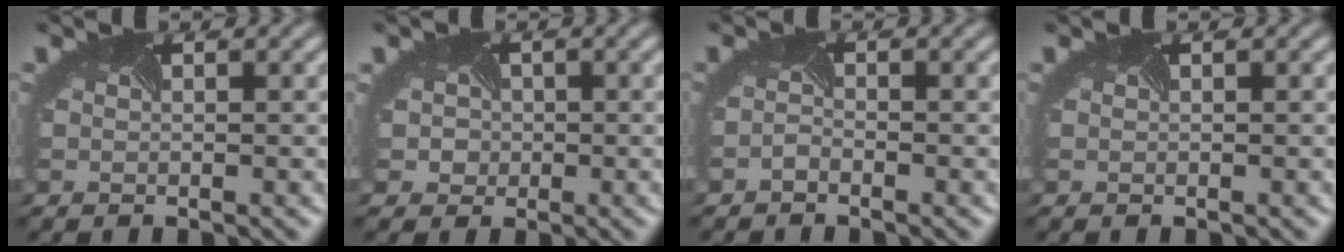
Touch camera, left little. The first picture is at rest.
{"total": 3.1, "force": [0.3, 3.1, 0.5], "torque": [-0.003, 0.017, -0.018]}
{"total": 0.9, "force": [-0.7, -0.2, -0.5], "torque": [-0.006, 0.002, -0.020]}
{"total": 0.0}